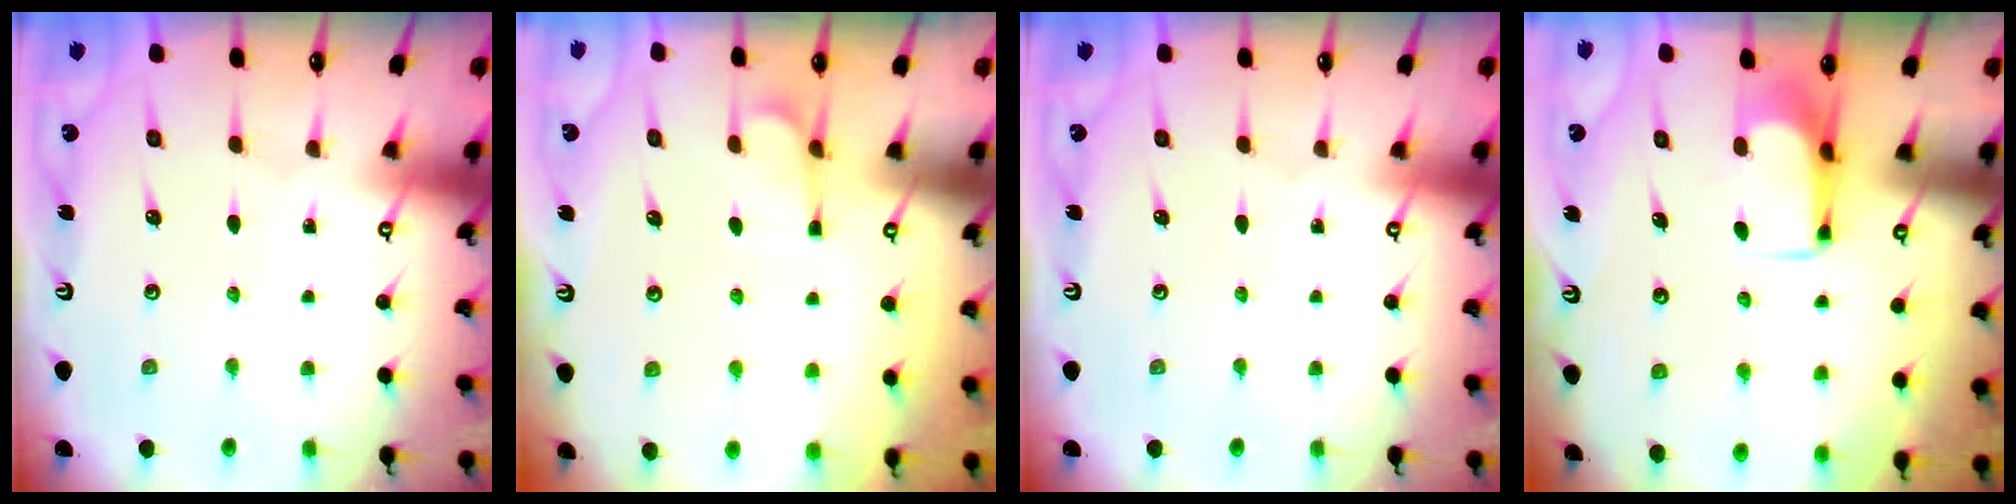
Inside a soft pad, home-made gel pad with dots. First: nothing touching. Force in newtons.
{"total": 1.3, "press": 0.2, "slide": 1.3}
{"total": 0.0}
{"total": 6.2, "press": 6.1, "slide": 0.9}